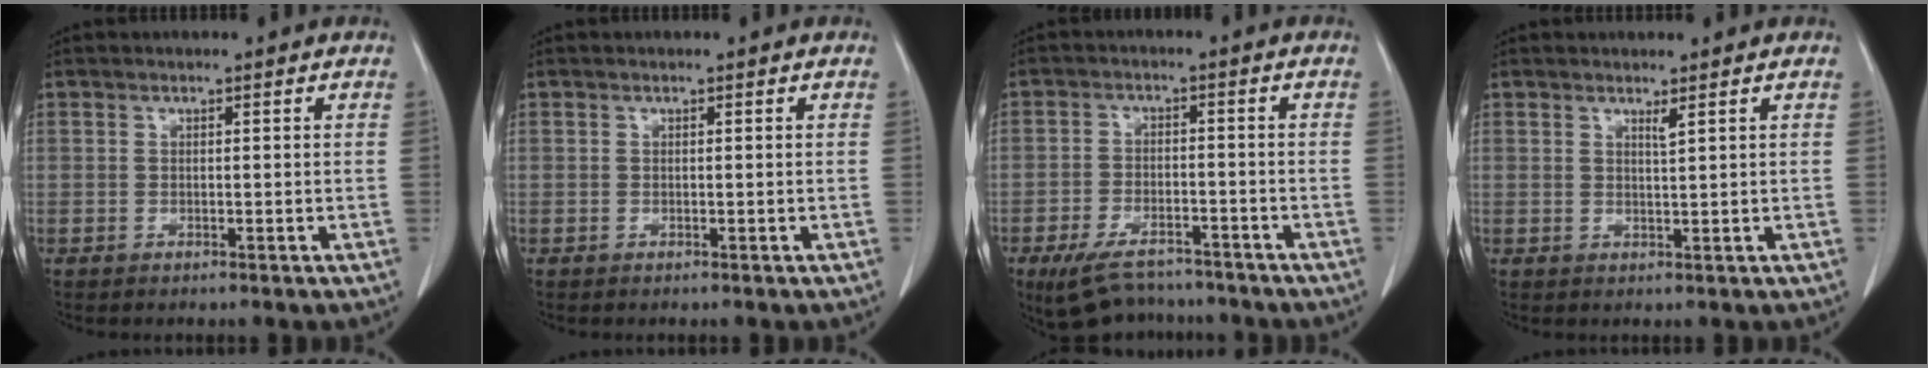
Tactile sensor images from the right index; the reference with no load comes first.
{"total": 0.0}
{"total": 10.2, "force": [-8.4, 4.1, 4.1], "torque": [-0.074, 0.000, -0.131]}
{"total": 1.1, "force": [0.8, -0.3, 0.7], "torque": [-0.018, -0.009, 0.015]}